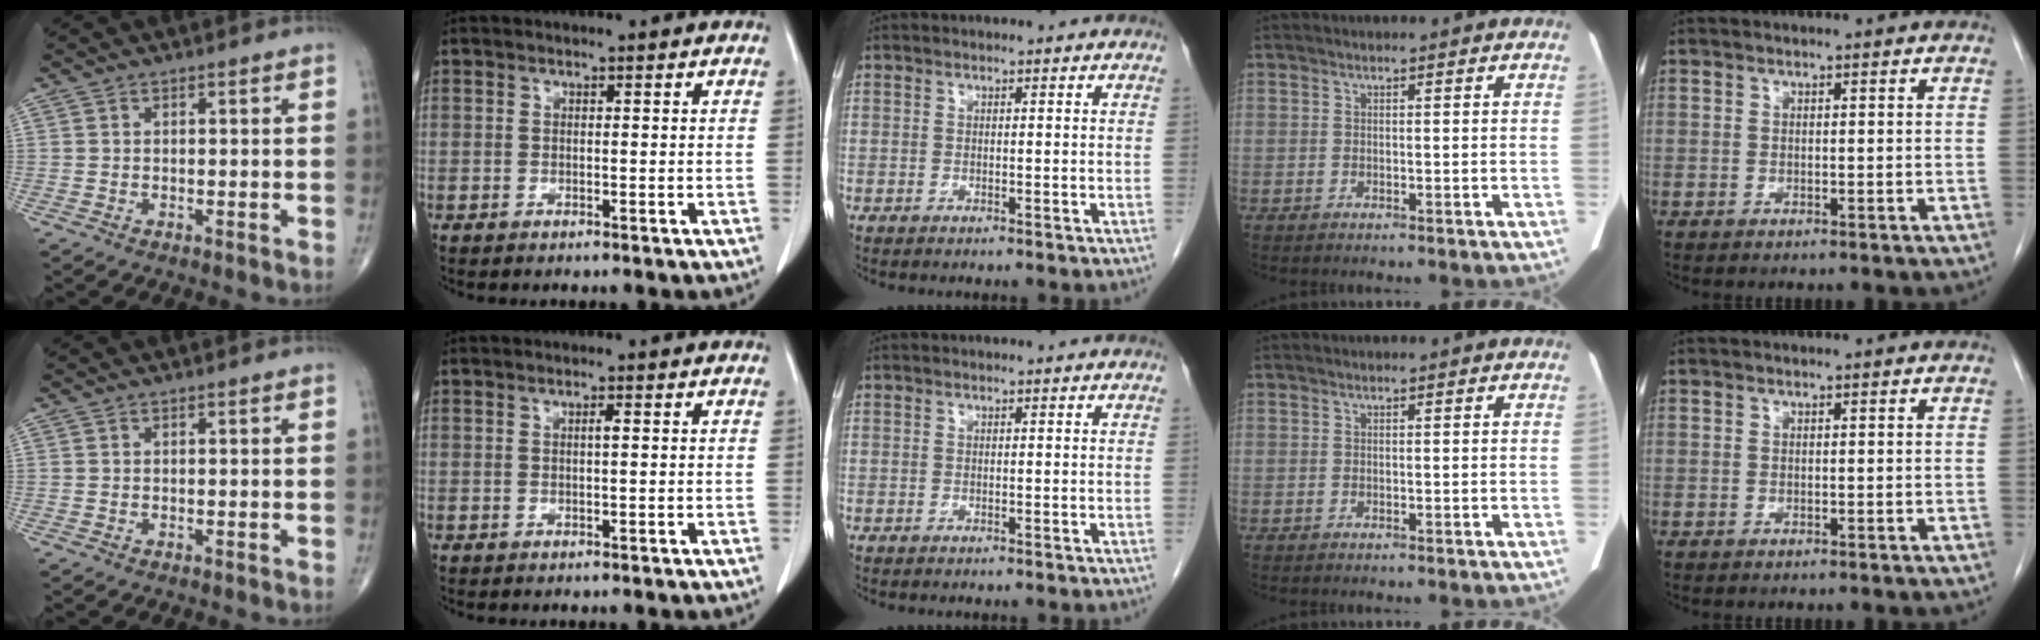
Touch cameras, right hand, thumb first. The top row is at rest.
{"index": {"total": 0.8, "force": [0.2, 0.1, 0.7], "torque": [-0.013, 0.002, 0.002]}}